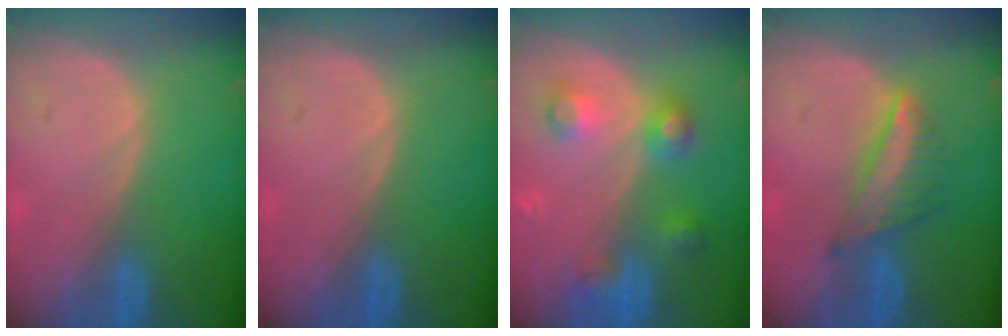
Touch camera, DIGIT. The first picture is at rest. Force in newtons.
{"total": 0.0}
{"total": 5.6, "press": 5.6, "slide": 0.4}
{"total": 6.3, "press": 5.8, "slide": 2.6}